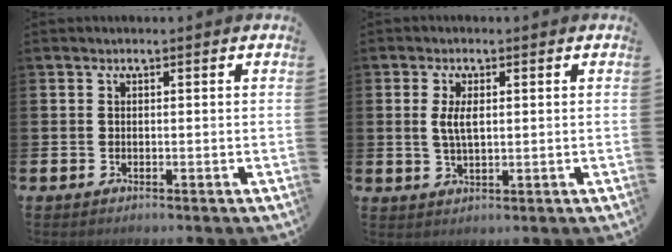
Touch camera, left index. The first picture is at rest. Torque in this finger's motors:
{"motor_torque": [0.67, 0.21, 0.28, 0.14]}